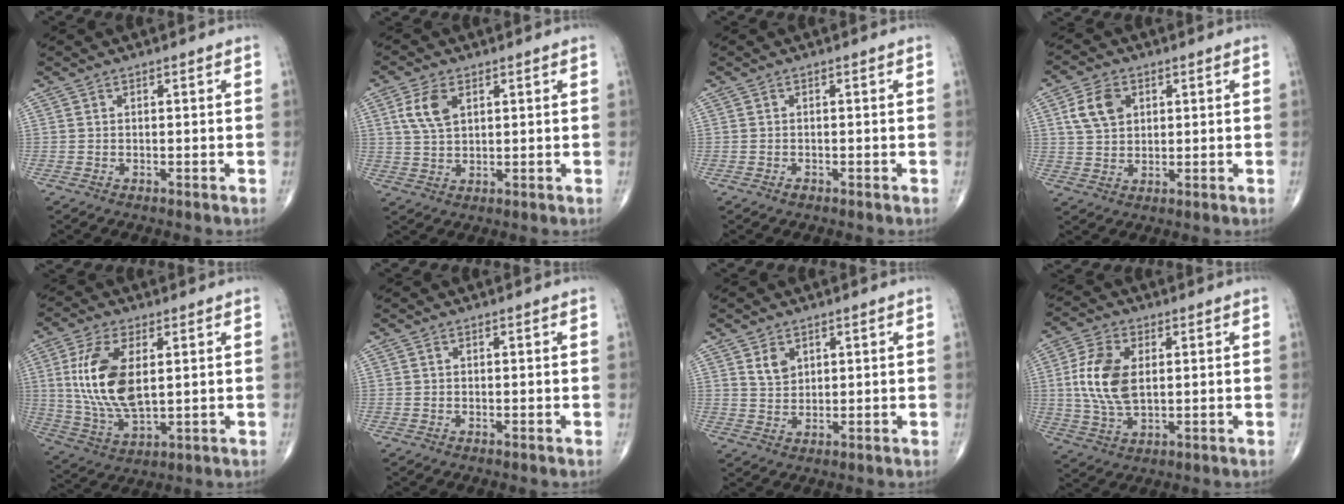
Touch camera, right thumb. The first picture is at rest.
{"total": 5.9, "force": [2.2, 3.3, 4.4], "torque": [-0.091, -0.004, 0.046]}
{"total": 0.5, "force": [-0.4, 0.3, 0.2], "torque": [-0.001, 0.001, -0.008]}
{"total": 6.9, "force": [2.3, 4.8, 4.3], "torque": [-0.068, -0.004, 0.044]}
{"total": 14.6, "force": [2.6, 7.0, 12.5], "torque": [-0.259, -0.012, 0.058]}
{"total": 0.0}
{"total": 3.5, "force": [1.8, 2.4, 1.8], "torque": [-0.020, -0.014, 0.038]}
{"total": 11.2, "force": [1.4, 6.3, 9.1], "torque": [-0.189, -0.003, 0.029]}